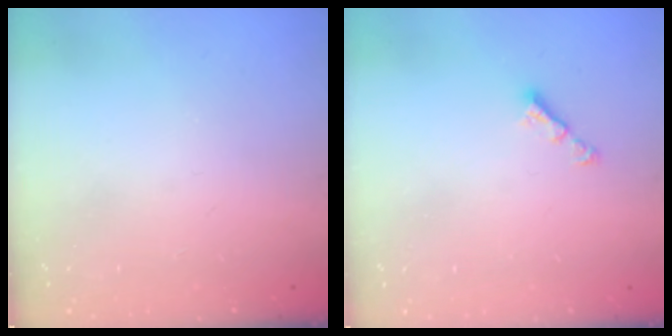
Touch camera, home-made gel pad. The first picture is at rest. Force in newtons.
{"total": 2.9, "press": 2.9, "slide": 0.3}